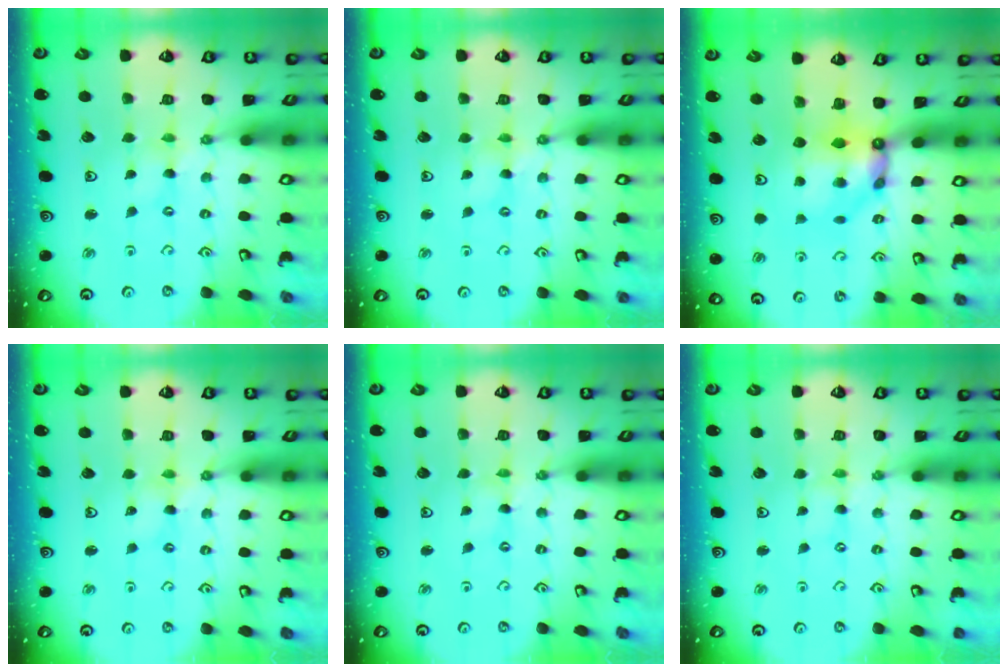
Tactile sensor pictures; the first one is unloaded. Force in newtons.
{"total": 1.1, "press": 1.0, "slide": 0.2}
{"total": 8.8, "press": 8.7, "slide": 0.9}
{"total": 2.2, "press": 2.2, "slide": 0.1}
{"total": 0.0}
{"total": 0.0}